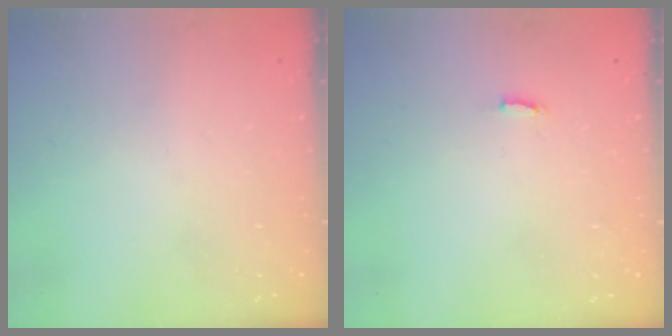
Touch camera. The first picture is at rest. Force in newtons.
{"total": 4.0, "press": 4.0, "slide": 0.3}